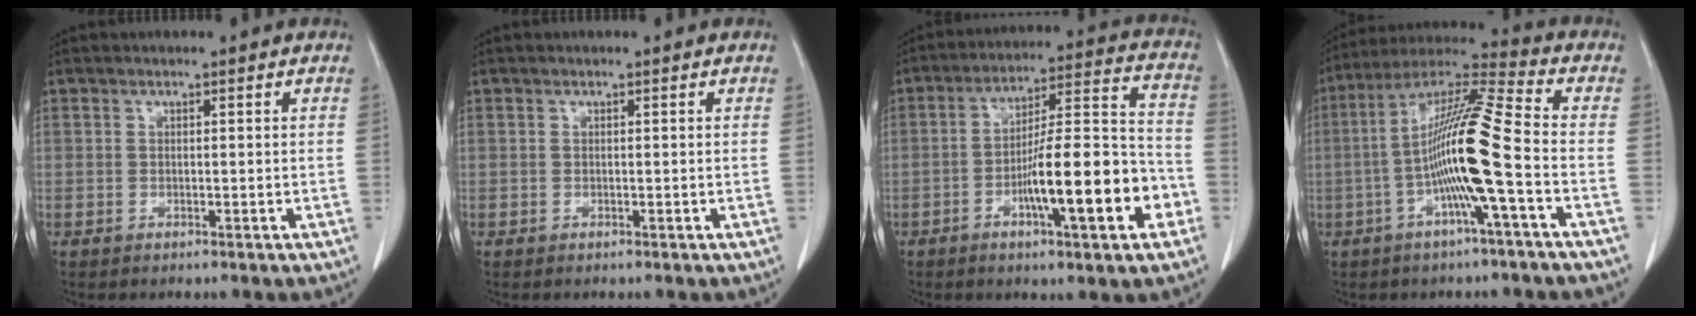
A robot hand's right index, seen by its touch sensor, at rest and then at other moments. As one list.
[{"total": 0.0}, {"total": 16.4, "force": [-5.7, 2.2, 15.2], "torque": [-0.236, 0.011, -0.086]}, {"total": 13.9, "force": [-3.0, -0.6, 13.6], "torque": [-0.255, 0.013, -0.067]}]